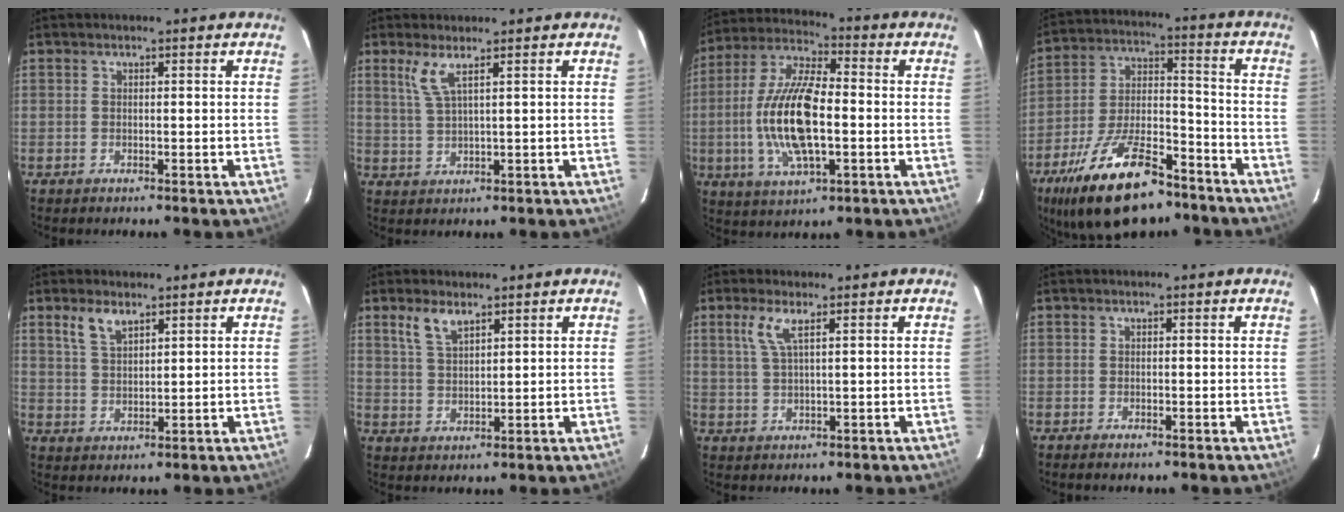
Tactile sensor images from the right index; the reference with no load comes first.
{"total": 3.6, "force": [2.1, 0.0, 2.9], "torque": [-0.065, -0.003, 0.048]}
{"total": 16.3, "force": [-2.4, 6.0, 14.9], "torque": [-0.308, 0.001, -0.046]}
{"total": 21.6, "force": [-14.4, 8.8, 13.5], "torque": [-0.258, -0.006, -0.236]}
{"total": 4.7, "force": [3.1, 2.1, 2.9], "torque": [-0.057, 0.005, 0.064]}
{"total": 4.7, "force": [3.2, 1.9, 3.0], "torque": [-0.060, 0.004, 0.066]}
{"total": 3.6, "force": [1.9, 0.1, 3.1], "torque": [-0.068, 0.001, 0.043]}
{"total": 0.7, "force": [-0.6, 0.2, 0.3], "torque": [-0.009, -0.002, -0.013]}